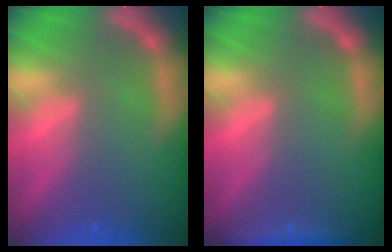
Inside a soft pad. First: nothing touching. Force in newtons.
{"total": 1.9}